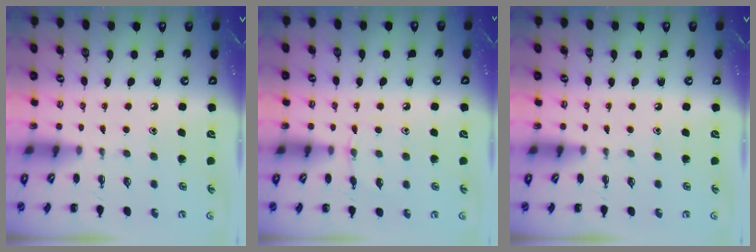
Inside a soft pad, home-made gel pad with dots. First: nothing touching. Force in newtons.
{"total": 5.3, "press": 5.0, "slide": 1.8}
{"total": 0.0}